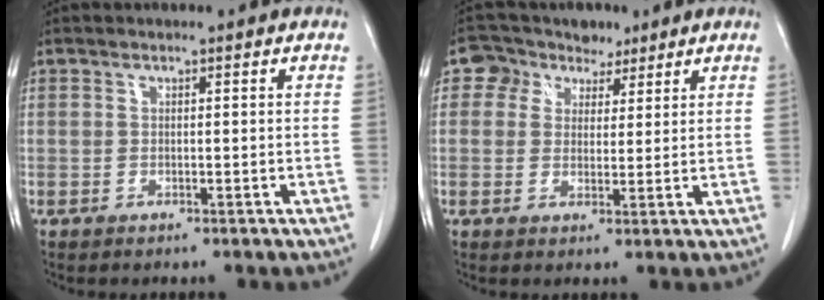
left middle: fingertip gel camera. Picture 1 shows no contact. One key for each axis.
{"total": 5.1, "fx": 2.9, "fy": 4.1, "fz": 0.9, "tx": -0.016, "ty": 0.027, "tz": 0.051}